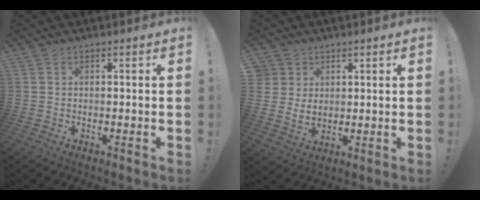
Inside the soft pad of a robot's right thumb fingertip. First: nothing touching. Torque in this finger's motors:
{"motor_torque": [0.57, 0.57, 0.65, 0.64, 0.08]}